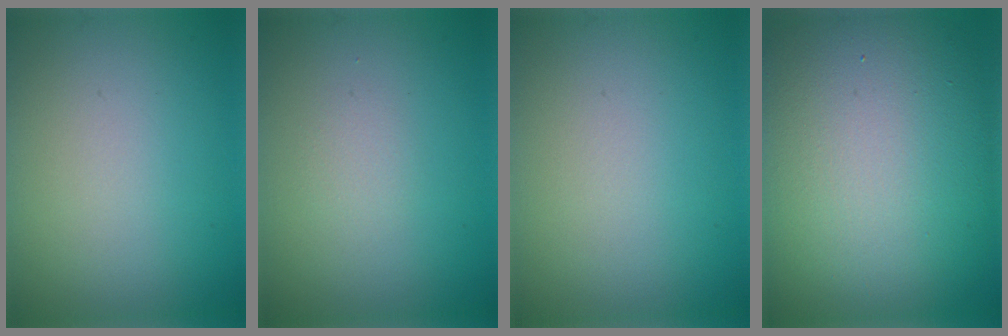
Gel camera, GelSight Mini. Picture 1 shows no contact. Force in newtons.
{"total": 0.9, "press": 0.9, "slide": 0.0}
{"total": 0.0}
{"total": 16.2, "press": 16.1, "slide": 1.2}